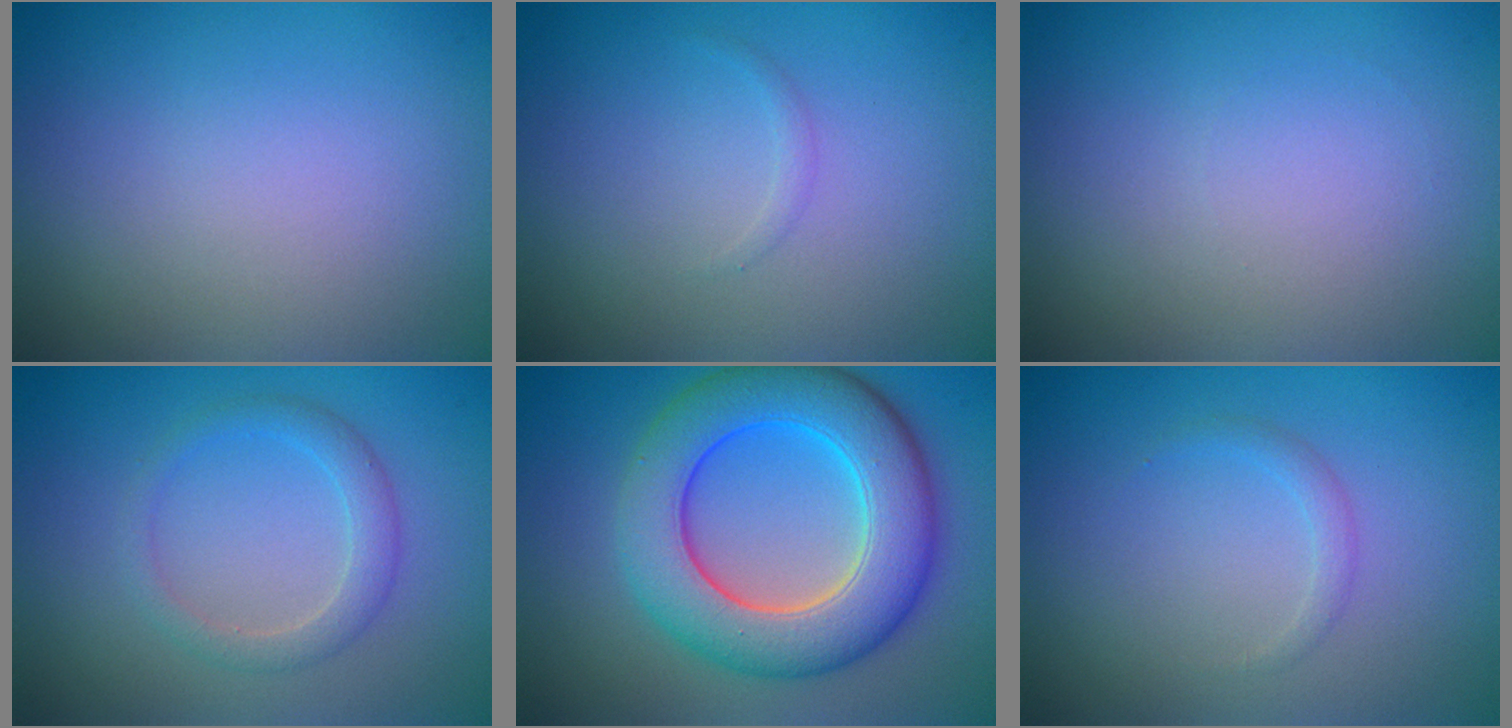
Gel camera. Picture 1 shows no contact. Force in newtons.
{"total": 0.5, "press": 0.5, "slide": 0.0}
{"total": 0.0}
{"total": 2.2, "press": 2.2, "slide": 0.2}
{"total": 9.3, "press": 9.3, "slide": 0.3}
{"total": 0.9, "press": 0.9, "slide": 0.0}